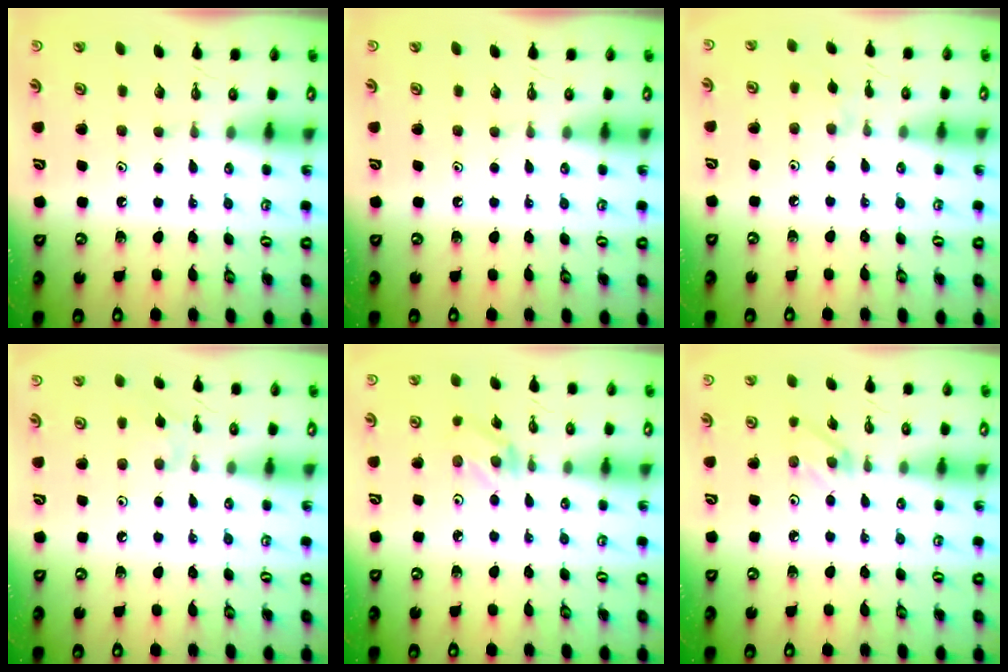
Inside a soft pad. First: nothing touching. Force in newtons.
{"total": 0.0}
{"total": 1.1, "press": 1.0, "slide": 0.4}
{"total": 4.5, "press": 4.4, "slide": 0.7}
{"total": 2.0, "press": 1.9, "slide": 0.3}
{"total": 2.8, "press": 2.7, "slide": 0.4}